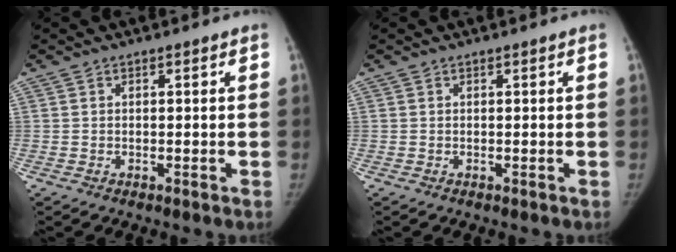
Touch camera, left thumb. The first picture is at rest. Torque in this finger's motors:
{"motor_torque": [0.04, 0.00, 0.03, -0.26, 0.01]}